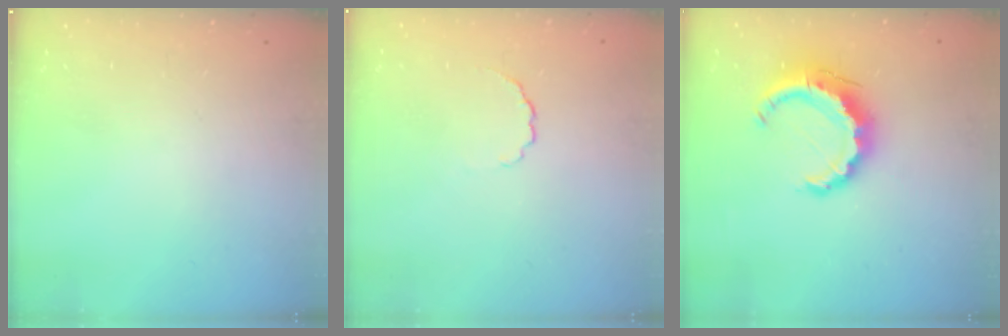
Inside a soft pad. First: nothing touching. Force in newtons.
{"total": 2.9, "press": 2.7, "slide": 1.0}
{"total": 9.7, "press": 9.7, "slide": 1.1}